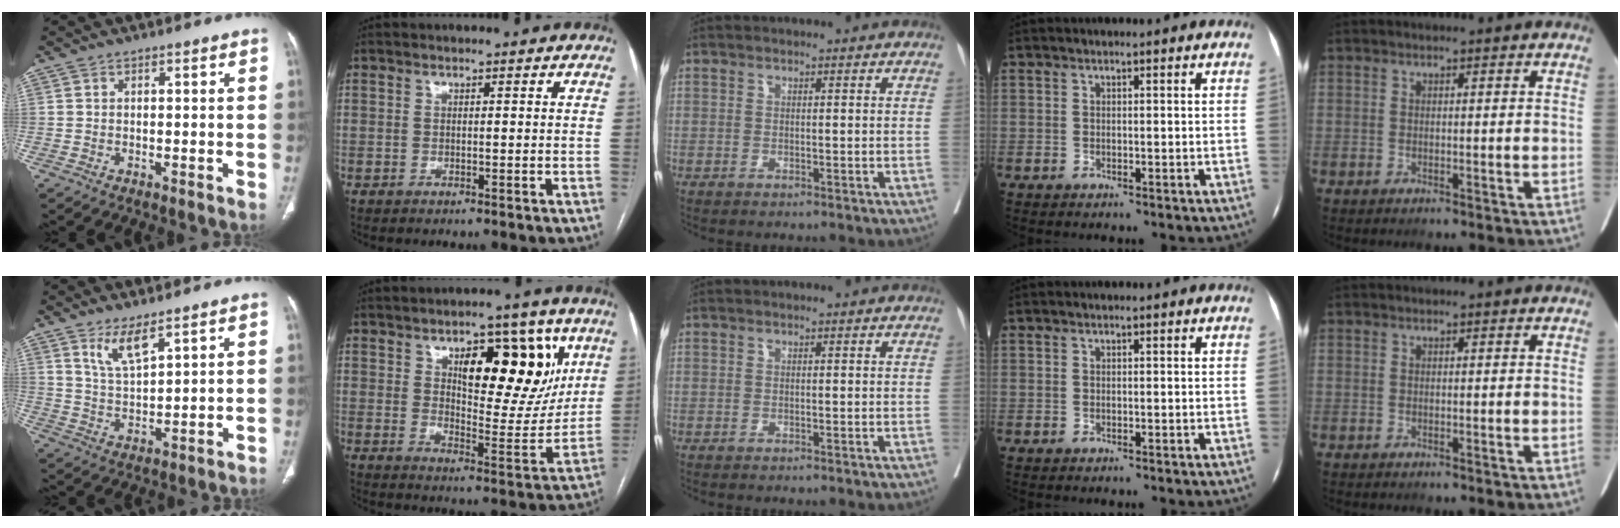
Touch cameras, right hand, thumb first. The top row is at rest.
{"thumb": {"total": 5.7, "force": [3.9, 1.4, 3.9], "torque": [-0.077, -0.031, 0.084]}, "index": {"total": 15.3, "force": [6.8, 6.0, 12.4], "torque": [-0.157, 0.006, 0.106]}}